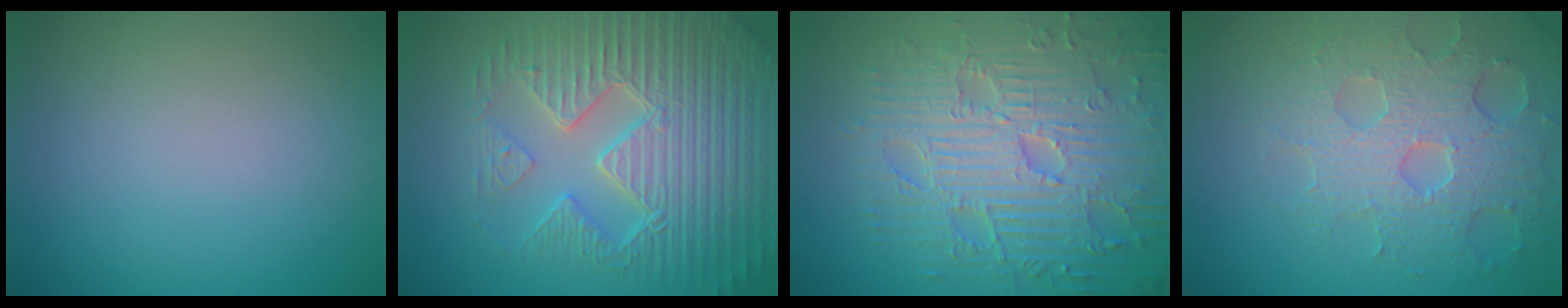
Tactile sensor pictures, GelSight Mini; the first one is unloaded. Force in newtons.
{"total": 8.7, "press": 6.5, "slide": 5.8}
{"total": 9.6, "press": 7.0, "slide": 6.6}
{"total": 6.1, "press": 5.1, "slide": 3.4}